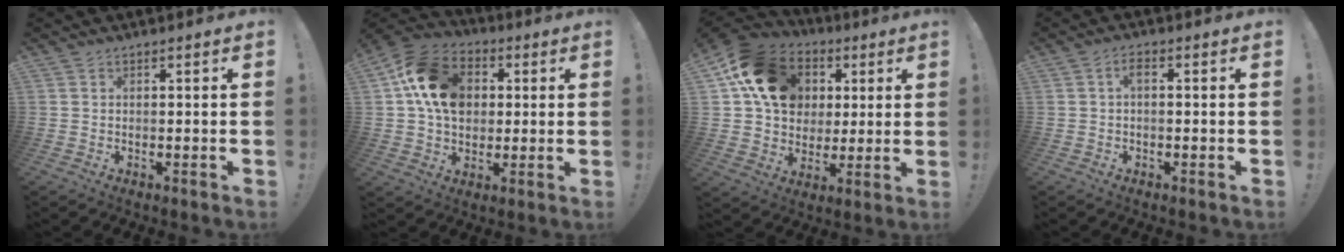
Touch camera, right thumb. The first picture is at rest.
{"total": 17.0, "force": [3.9, 13.2, 10.0], "torque": [-0.162, 0.000, 0.080]}
{"total": 18.2, "force": [5.9, 14.7, 9.1], "torque": [-0.124, -0.013, 0.128]}
{"total": 2.3, "force": [-0.2, 1.0, 2.1], "torque": [-0.045, 0.012, -0.006]}